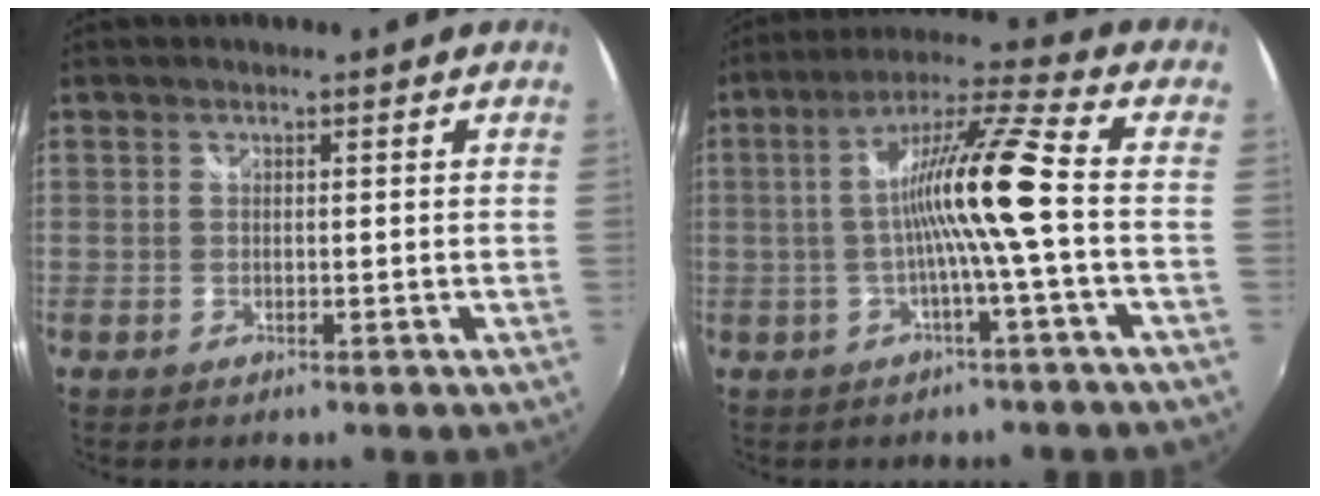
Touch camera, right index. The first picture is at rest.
{"total": 11.9, "force": [-1.7, -1.4, 11.7], "torque": [-0.215, 0.011, -0.032]}